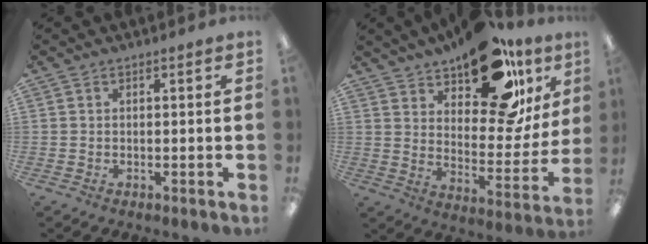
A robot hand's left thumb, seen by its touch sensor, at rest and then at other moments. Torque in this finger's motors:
{"motor_torque": [0.24, 1.23, 1.43, -1.33, 0.20]}